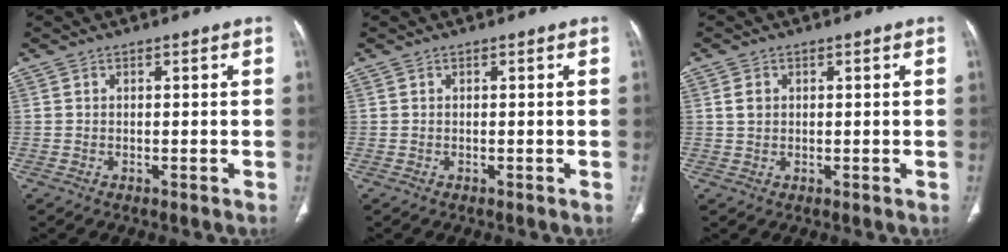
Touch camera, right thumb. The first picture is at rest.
{"total": 0.0}
{"total": 1.9, "force": [0.5, 1.5, 1.1], "torque": [-0.018, -0.001, 0.012]}